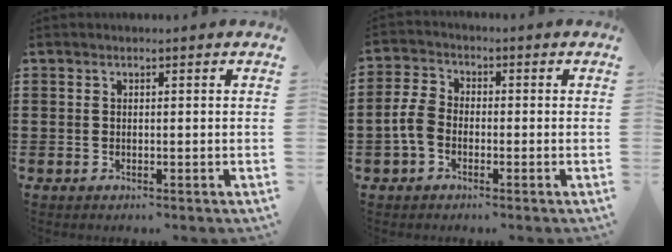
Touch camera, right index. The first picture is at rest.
{"total": 4.6, "force": [-1.5, 3.1, 3.1], "torque": [-0.086, -0.002, -0.034]}